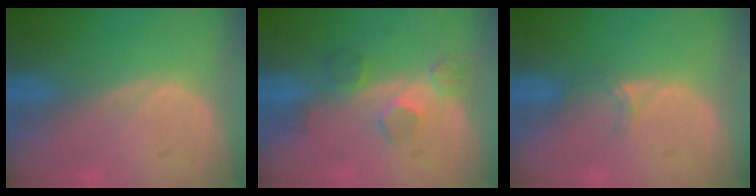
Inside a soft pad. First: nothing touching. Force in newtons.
{"total": 4.5, "press": 4.2, "slide": 1.6}
{"total": 1.9, "press": 1.5, "slide": 1.2}